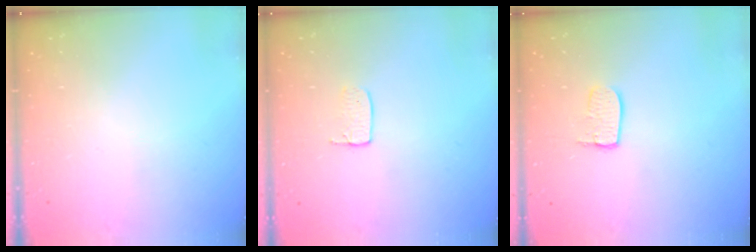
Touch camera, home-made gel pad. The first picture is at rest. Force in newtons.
{"total": 3.5, "press": 3.5, "slide": 0.2}
{"total": 6.1, "press": 6.1, "slide": 0.5}